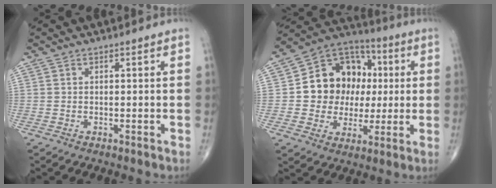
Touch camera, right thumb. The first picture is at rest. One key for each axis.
{"total": 16.7, "fx": 1.4, "fy": 13.9, "fz": 9.2, "tx": -0.092, "ty": 0.024, "tz": 0.025}